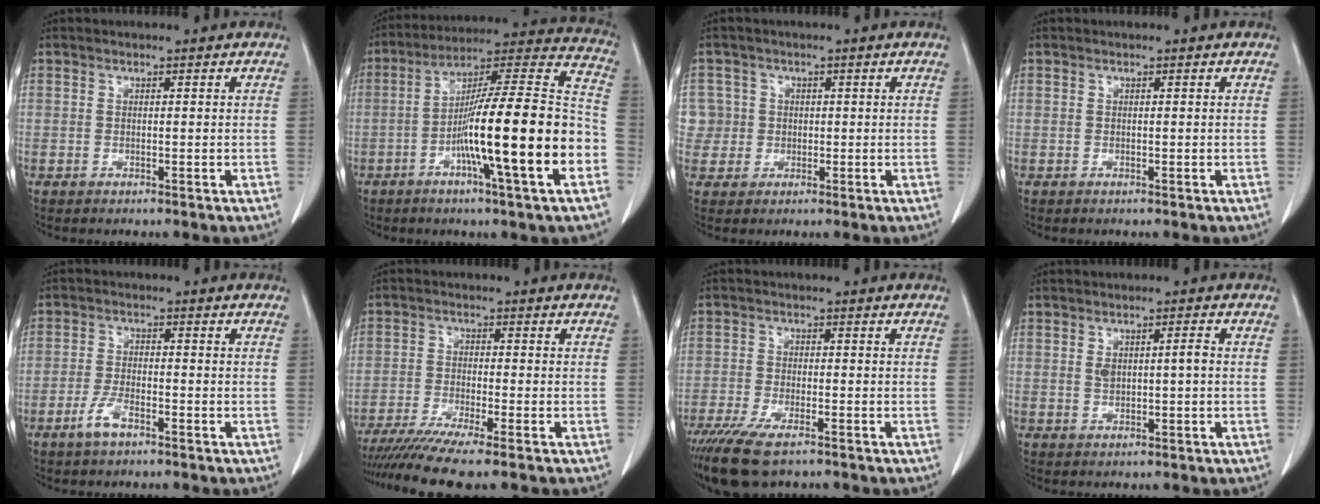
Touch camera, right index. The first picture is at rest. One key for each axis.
{"total": 21.7, "fx": -6.4, "fy": 0.4, "fz": 20.8, "tx": -0.300, "ty": 0.003, "tz": -0.108}
{"total": 4.3, "fx": 0.3, "fy": 4.3, "fz": -0.3, "tx": 0.018, "ty": 0.014, "tz": 0.006}
{"total": 0.0}
{"total": 3.8, "fx": -2.4, "fy": 1.0, "fz": 2.7, "tx": -0.059, "ty": -0.001, "tz": -0.048}
{"total": 9.9, "fx": -8.1, "fy": -0.8, "fz": 5.6, "tx": -0.083, "ty": -0.023, "tz": -0.131}
{"total": 9.2, "fx": -6.7, "fy": 2.2, "fz": 5.9, "tx": -0.107, "ty": -0.022, "tz": -0.111}
{"total": 2.9, "fx": 0.3, "fy": 0.8, "fz": 2.7, "tx": -0.053, "ty": 0.009, "tz": 0.011}